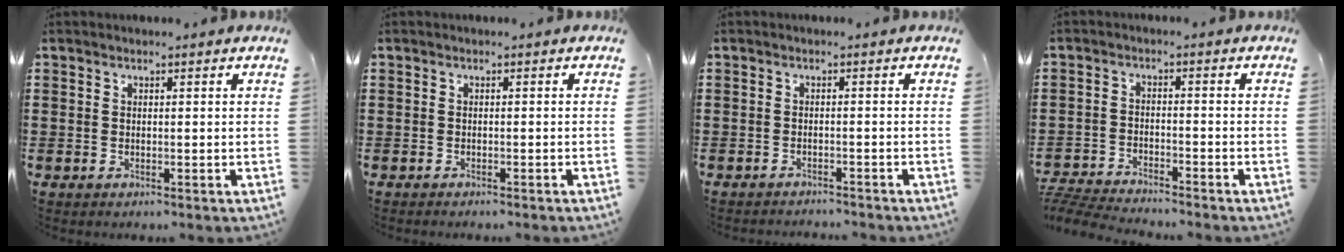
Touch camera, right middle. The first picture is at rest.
{"total": 0.6, "force": [-0.6, 0.0, 0.0], "torque": [-0.002, 0.001, -0.014]}
{"total": 1.5, "force": [-1.5, 0.1, -0.1], "torque": [-0.003, 0.003, -0.033]}
{"total": 4.8, "force": [-4.8, 0.3, 0.6], "torque": [-0.030, -0.001, -0.103]}